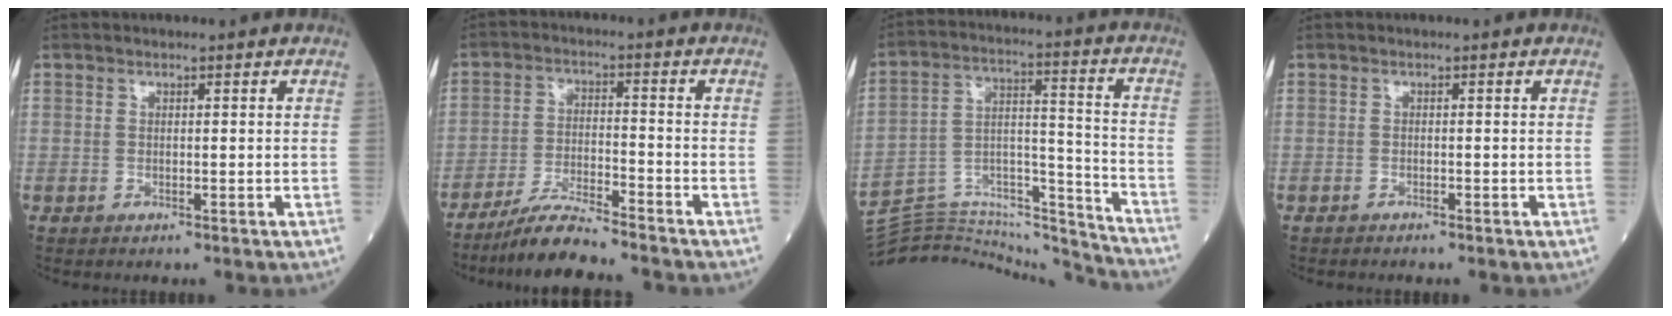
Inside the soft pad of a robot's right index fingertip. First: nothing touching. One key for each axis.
{"total": 7.3, "fx": -6.7, "fy": 0.0, "fz": 3.0, "tx": -0.058, "ty": -0.018, "tz": -0.125}
{"total": 21.2, "fx": -20.9, "fy": 2.2, "fz": 3.1, "tx": -0.067, "ty": 0.047, "tz": -0.322}
{"total": 0.6, "fx": -0.5, "fy": 0.3, "fz": 0.1, "tx": -0.011, "ty": 0.000, "tz": -0.012}